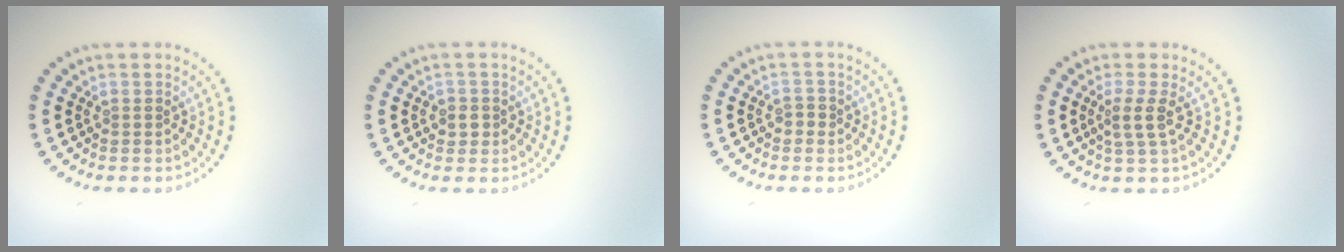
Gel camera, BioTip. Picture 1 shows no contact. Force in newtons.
{"total": 1.4, "press": 1.3, "slide": 0.5}
{"total": 1.0, "press": 0.9, "slide": 0.4}
{"total": 1.8, "press": 1.3, "slide": 1.3}